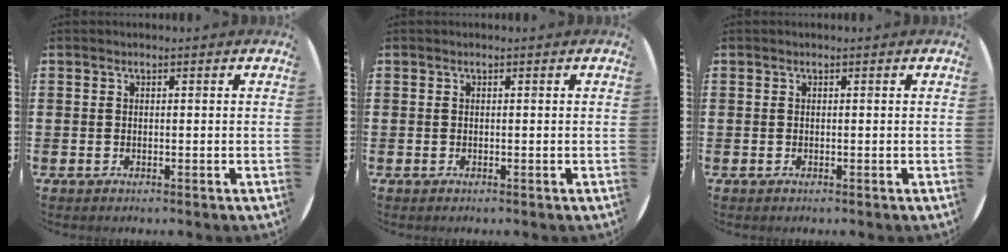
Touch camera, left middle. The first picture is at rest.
{"total": 0.0}
{"total": 0.0}